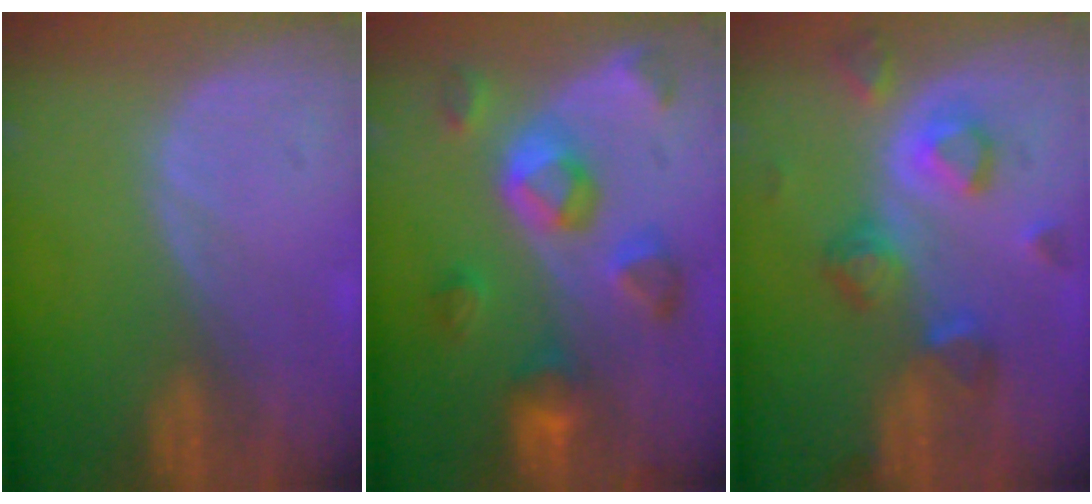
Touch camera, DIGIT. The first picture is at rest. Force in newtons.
{"total": 9.0, "press": 8.3, "slide": 3.4}
{"total": 7.0, "press": 6.9, "slide": 1.2}